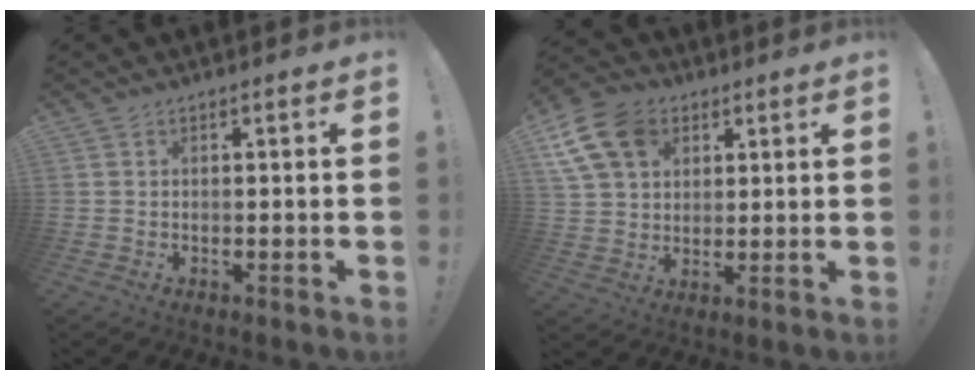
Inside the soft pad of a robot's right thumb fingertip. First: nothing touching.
{"total": 14.8, "force": [6.1, 11.0, 7.8], "torque": [-0.145, -0.022, 0.122]}